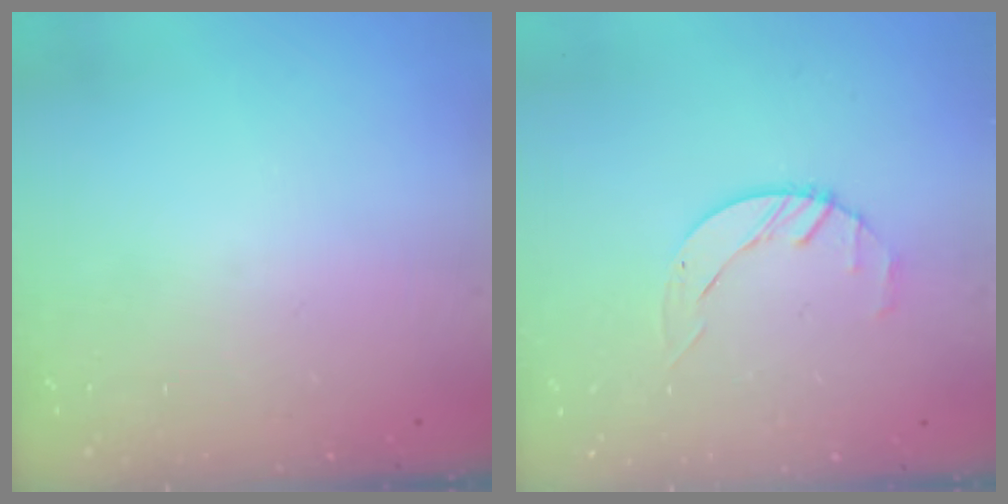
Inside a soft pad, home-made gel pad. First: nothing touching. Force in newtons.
{"total": 2.0, "press": 2.0, "slide": 0.3}